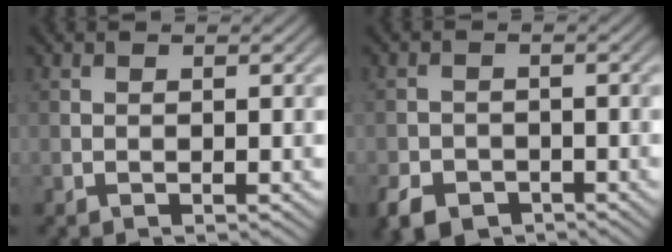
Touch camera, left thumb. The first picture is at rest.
{"total": 4.1, "force": [-2.7, 2.6, 1.8], "torque": [-0.039, -0.009, -0.053]}